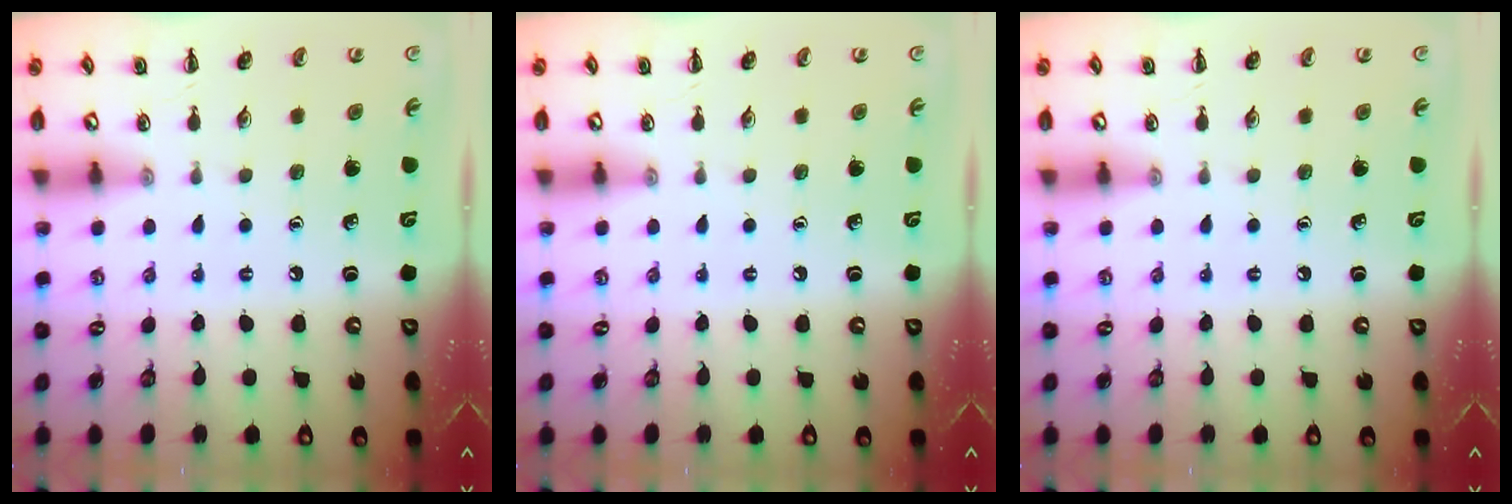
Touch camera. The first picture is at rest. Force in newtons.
{"total": 0.0}
{"total": 0.0}